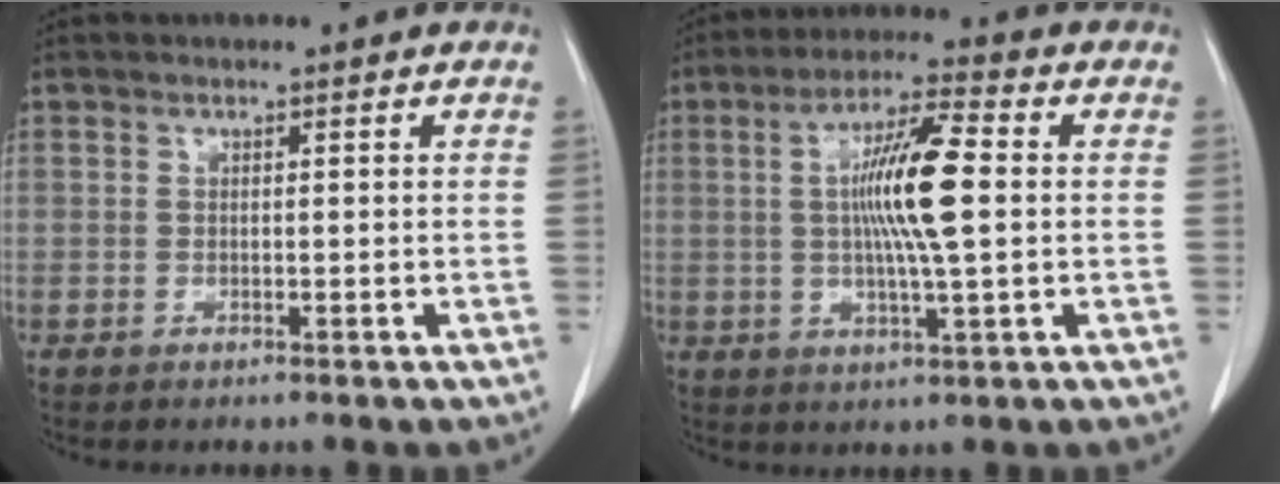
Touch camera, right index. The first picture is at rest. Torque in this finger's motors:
{"motor_torque": [1.14, 0.26, 0.57, 0.17]}